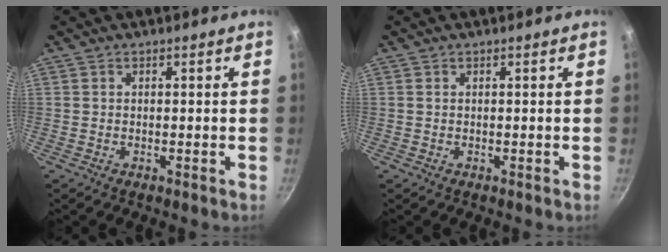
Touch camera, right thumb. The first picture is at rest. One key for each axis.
{"total": 0.0}